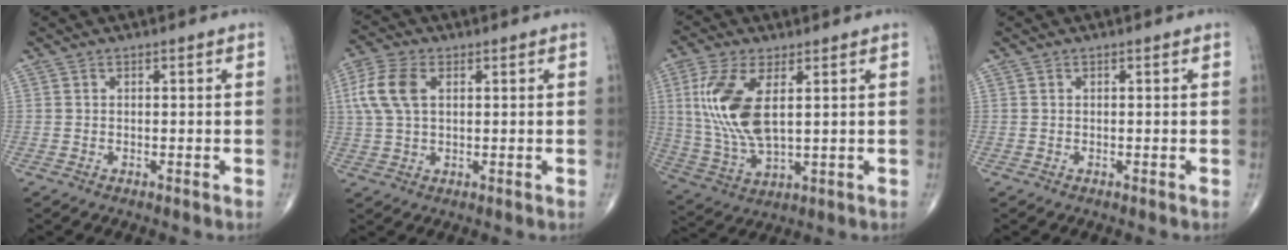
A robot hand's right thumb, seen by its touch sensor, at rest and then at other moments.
{"total": 8.3, "force": [2.0, 4.8, 6.4], "torque": [-0.154, 0.013, 0.039]}
{"total": 13.8, "force": [3.1, 6.1, 12.0], "torque": [-0.264, -0.010, 0.071]}
{"total": 0.0}